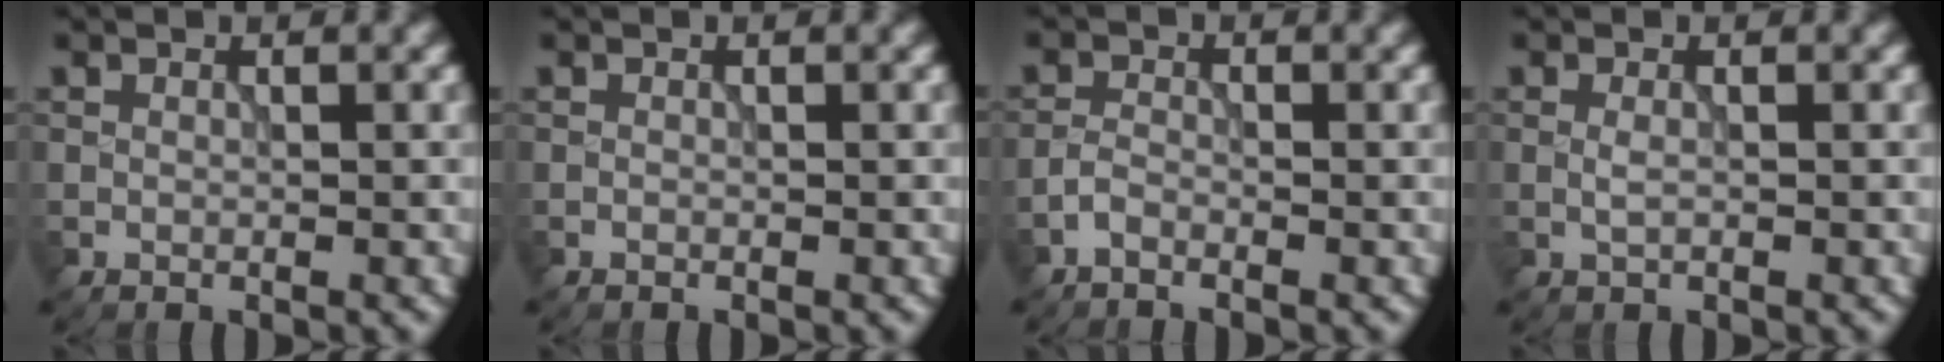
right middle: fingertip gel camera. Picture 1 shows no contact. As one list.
[{"total": 0.0}, {"total": 1.2, "force": [-0.9, 0.3, 0.6], "torque": [-0.014, 0.002, -0.025]}, {"total": 0.8, "force": [-0.1, 0.3, 0.7], "torque": [-0.018, -0.002, -0.003]}]